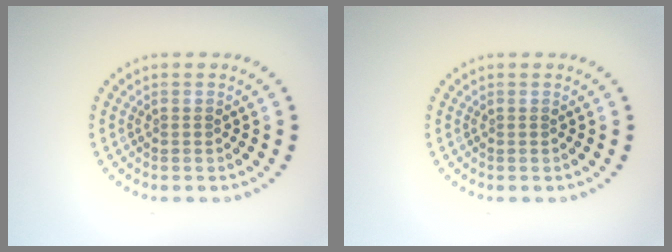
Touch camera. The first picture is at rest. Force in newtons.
{"total": 0.0}